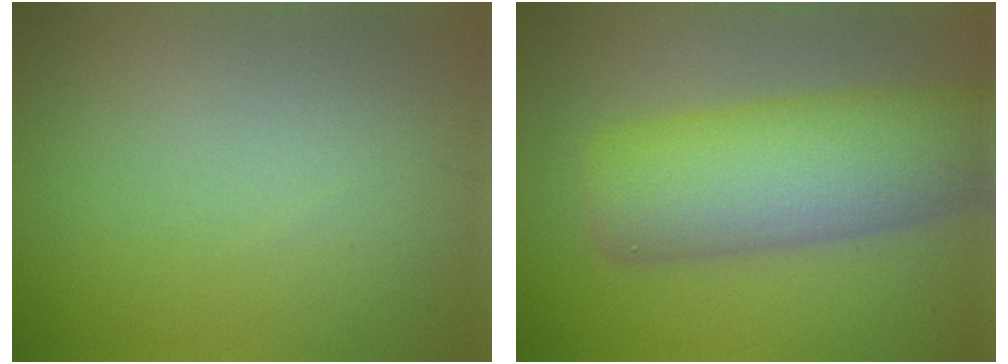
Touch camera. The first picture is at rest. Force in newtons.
{"total": 9.2, "press": 9.2, "slide": 0.3}